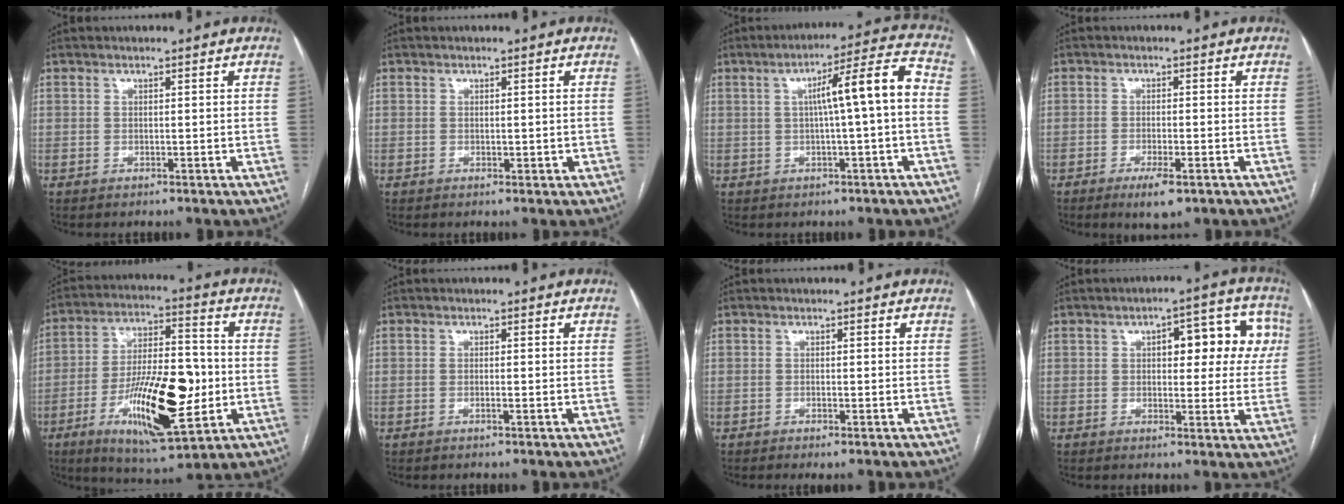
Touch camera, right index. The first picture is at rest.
{"total": 0.9, "force": [0.0, 0.7, 0.6], "torque": [-0.008, 0.001, 0.005]}
{"total": 9.3, "force": [0.2, -0.1, 9.3], "torque": [-0.139, 0.025, 0.002]}
{"total": 4.5, "force": [-2.6, 0.8, 3.6], "torque": [-0.065, -0.008, -0.039]}
{"total": 18.5, "force": [-4.5, 5.5, 17.0], "torque": [-0.306, 0.000, -0.066]}
{"total": 0.7, "force": [-0.3, 0.0, 0.7], "torque": [-0.016, 0.001, -0.002]}
{"total": 1.2, "force": [-0.7, 0.0, 1.0], "torque": [-0.015, -0.002, -0.011]}
{"total": 10.3, "force": [2.5, 4.4, 8.9], "torque": [-0.095, 0.031, 0.030]}